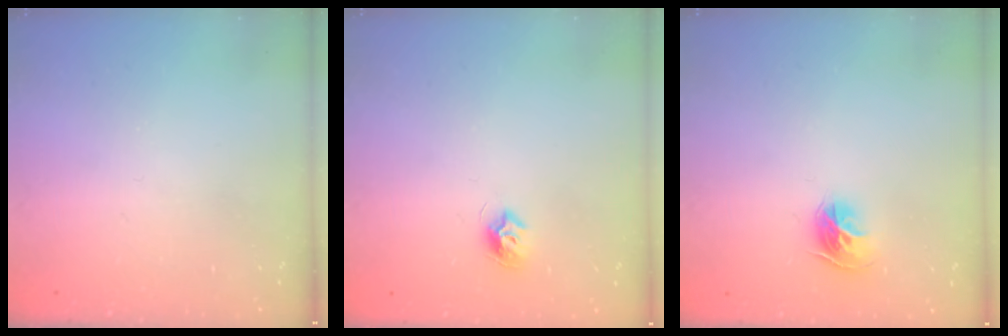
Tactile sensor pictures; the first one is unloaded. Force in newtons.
{"total": 7.1, "press": 7.1, "slide": 0.5}
{"total": 9.2, "press": 9.1, "slide": 0.9}